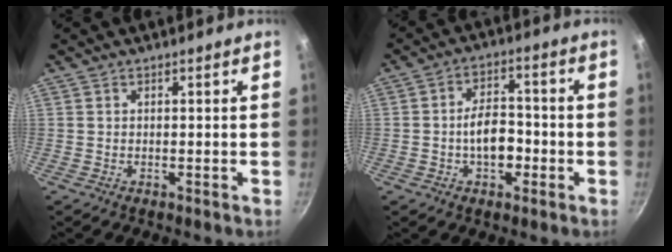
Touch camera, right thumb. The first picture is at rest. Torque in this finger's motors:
{"motor_torque": [0.58, 0.40, 1.19, -0.54, 0.30]}